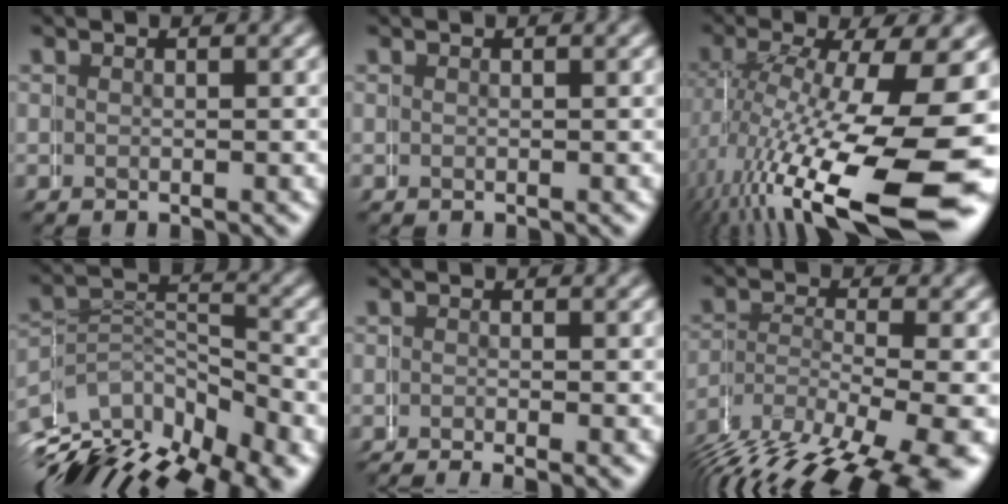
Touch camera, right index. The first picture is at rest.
{"total": 0.0}
{"total": 11.2, "force": [-2.5, 3.6, 10.3], "torque": [-0.152, -0.020, -0.015]}
{"total": 10.5, "force": [-4.4, 7.9, 5.4], "torque": [-0.091, -0.015, -0.072]}
{"total": 3.2, "force": [-3.0, 0.5, 1.2], "torque": [-0.011, -0.008, -0.041]}
{"total": 10.0, "force": [-5.4, 4.8, 6.8], "torque": [-0.127, -0.043, -0.058]}